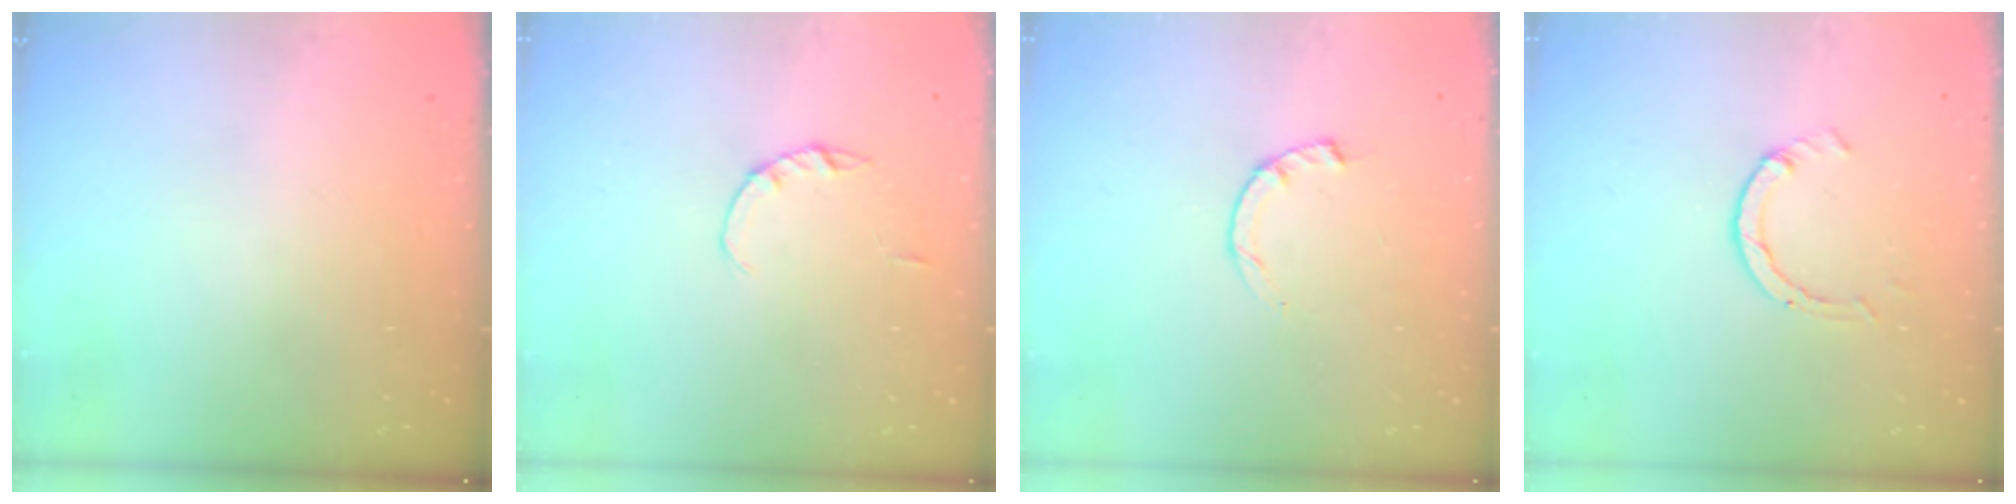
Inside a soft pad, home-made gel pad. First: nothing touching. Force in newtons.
{"total": 1.0, "press": 1.0, "slide": 0.2}
{"total": 2.3, "press": 2.3, "slide": 0.4}
{"total": 2.6, "press": 2.5, "slide": 0.3}